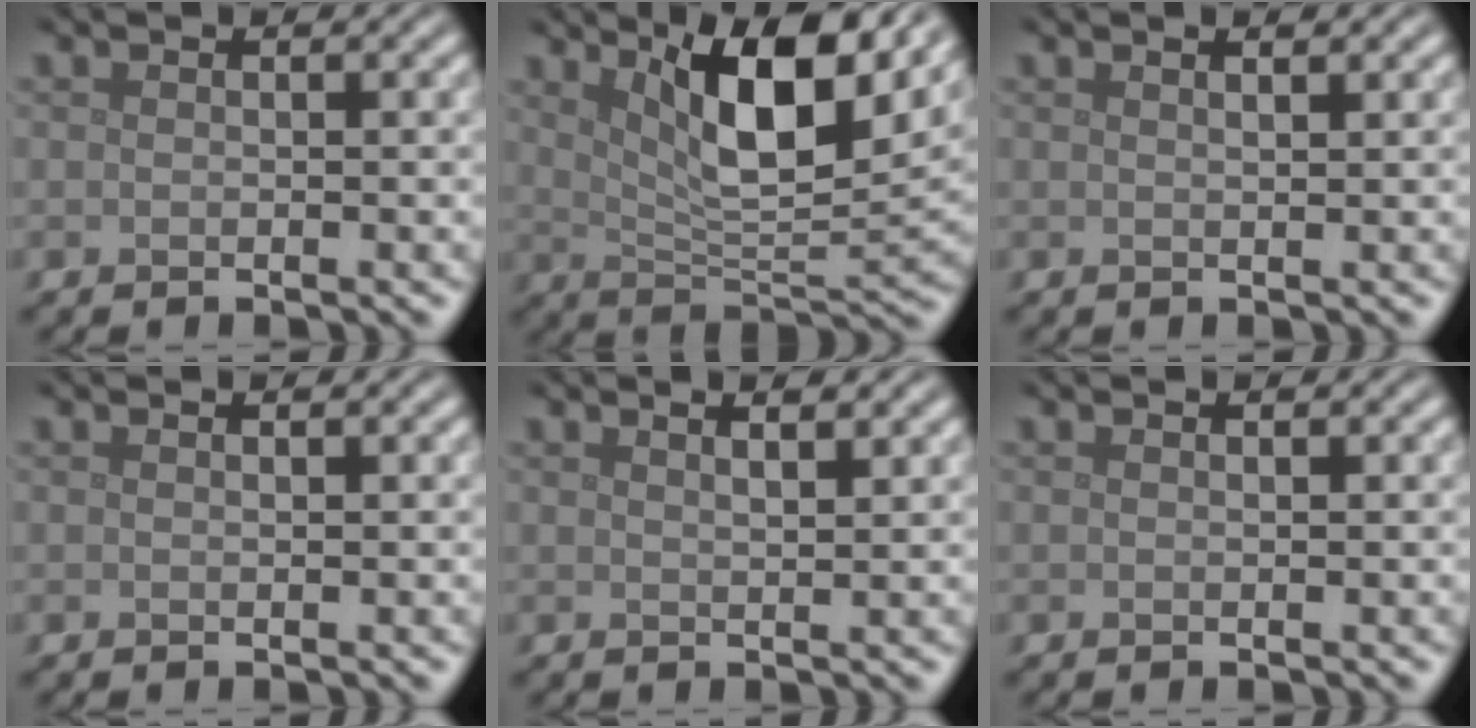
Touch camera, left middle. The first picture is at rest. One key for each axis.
{"total": 9.6, "fx": 4.7, "fy": 3.0, "fz": 7.8, "tx": -0.124, "ty": -0.004, "tz": 0.082}
{"total": 1.4, "fx": 0.9, "fy": 0.4, "fz": 0.9, "tx": -0.004, "ty": 0.000, "tz": 0.003}
{"total": 0.0}
{"total": 3.2, "fx": 2.1, "fy": 1.3, "fz": 2.1, "tx": -0.001, "ty": 0.017, "tz": -0.002}
{"total": 0.0}